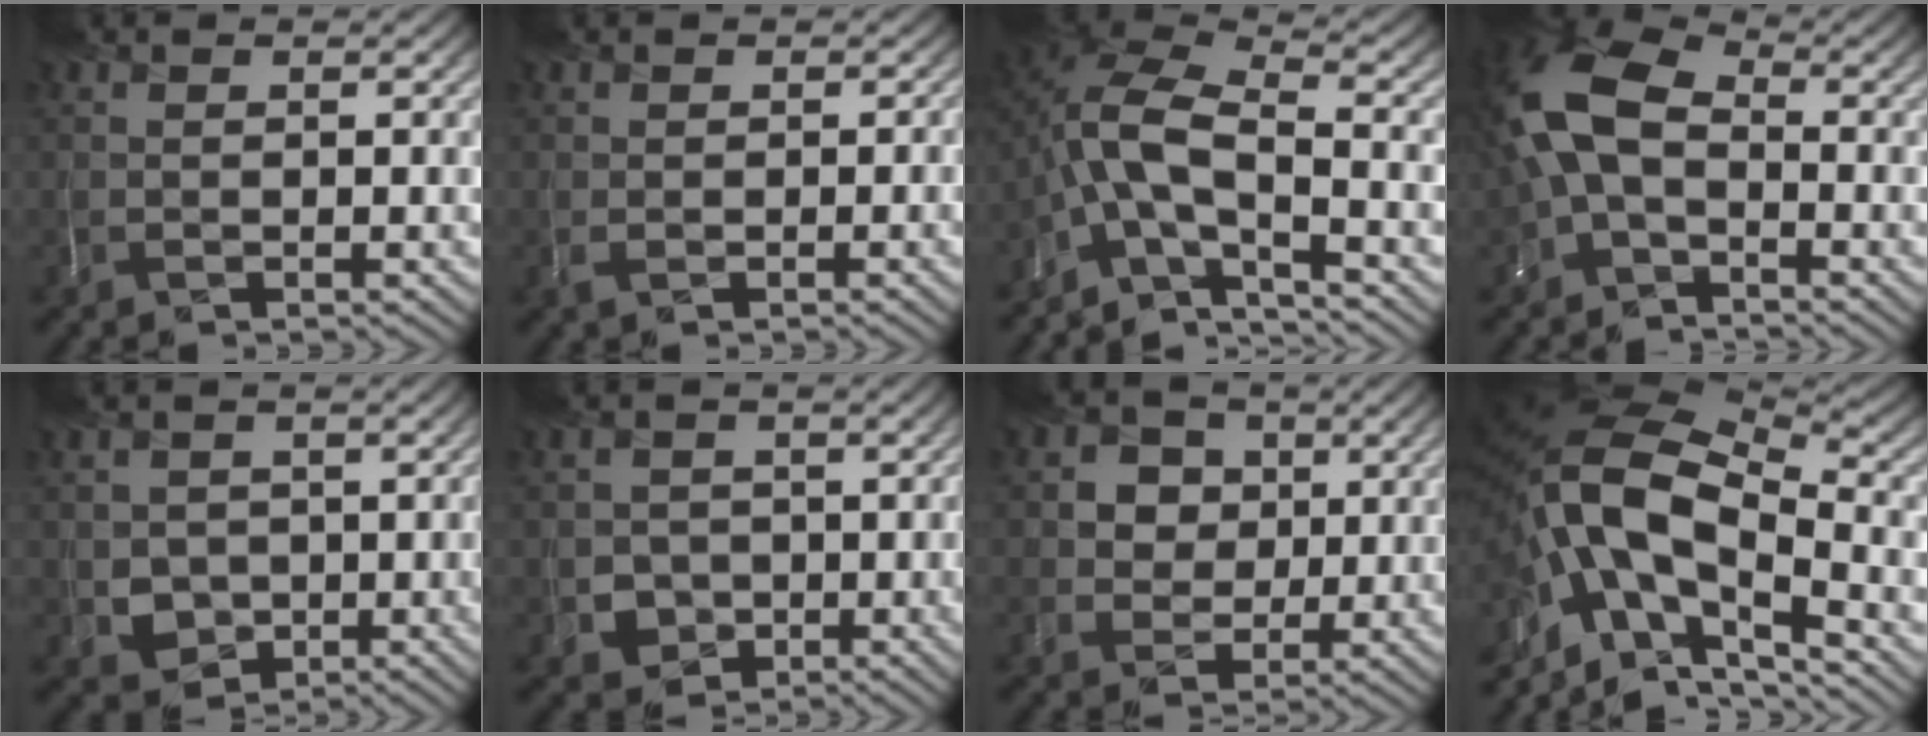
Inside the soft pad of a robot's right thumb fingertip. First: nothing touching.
{"total": 0.9, "force": [-0.2, 0.7, 0.4], "torque": [-0.009, -0.005, 0.001]}
{"total": 10.2, "force": [-4.5, 4.1, 8.3], "torque": [-0.164, -0.003, -0.090]}
{"total": 9.2, "force": [-0.7, 5.6, 7.3], "torque": [-0.185, 0.010, -0.030]}
{"total": 4.2, "force": [-0.6, 4.1, 0.8], "torque": [-0.030, -0.023, -0.007]}
{"total": 3.7, "force": [-1.3, 3.5, 0.2], "torque": [-0.005, -0.015, -0.021]}
{"total": 4.6, "force": [1.0, 4.3, 1.1], "torque": [-0.040, -0.004, 0.013]}
{"total": 15.5, "force": [-3.6, 8.4, 12.5], "torque": [-0.261, -0.007, -0.059]}